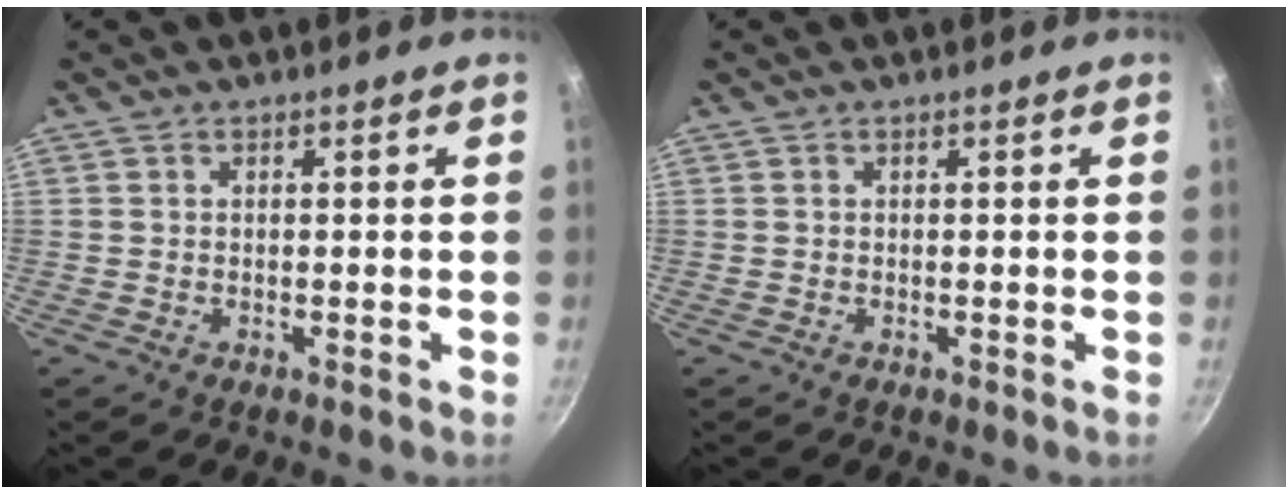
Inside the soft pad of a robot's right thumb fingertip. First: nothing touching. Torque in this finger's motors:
{"motor_torque": [-0.02, 0.00, 0.15, 0.15, 0.01]}